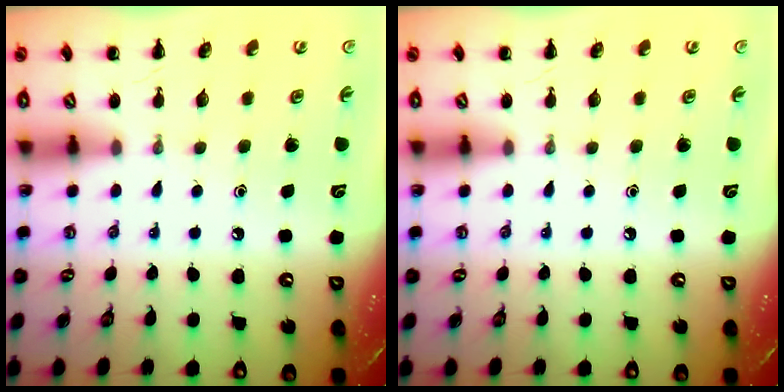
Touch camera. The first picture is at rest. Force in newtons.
{"total": 0.0}